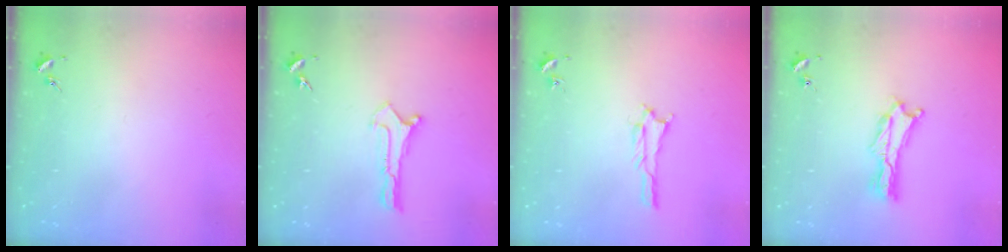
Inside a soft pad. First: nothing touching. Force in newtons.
{"total": 0.0}
{"total": 1.7, "press": 1.7, "slide": 0.2}
{"total": 1.4, "press": 1.4, "slide": 0.3}